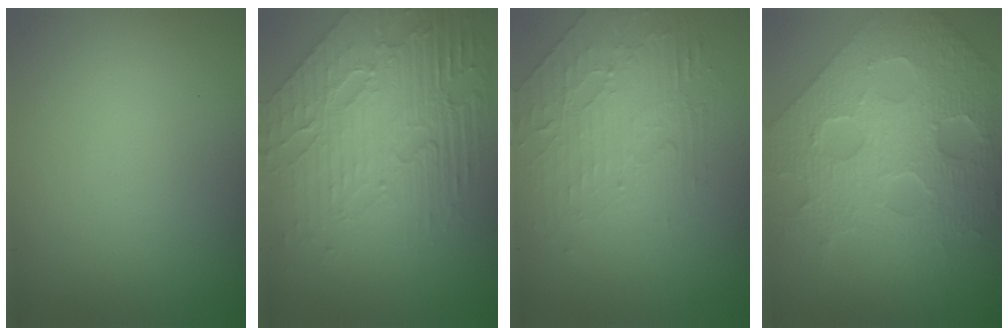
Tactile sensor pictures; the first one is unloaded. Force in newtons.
{"total": 7.6, "press": 5.6, "slide": 5.2}
{"total": 2.5, "press": 1.8, "slide": 1.6}
{"total": 8.4, "press": 6.7, "slide": 5.0}